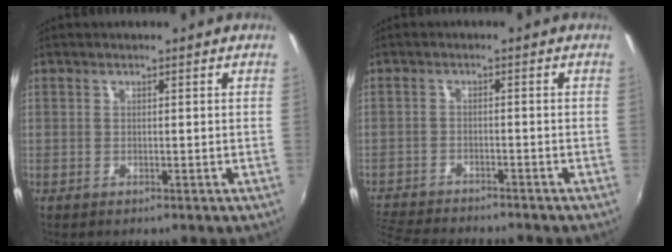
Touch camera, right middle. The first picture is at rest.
{"total": 10.2, "force": [-9.4, 1.6, 3.6], "torque": [-0.099, -0.017, -0.158]}